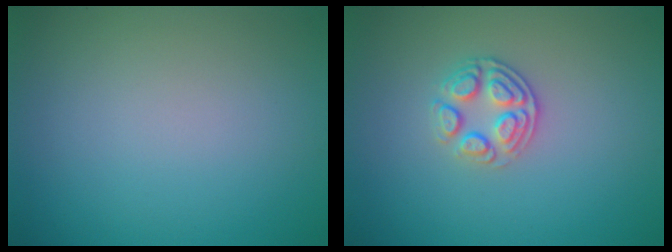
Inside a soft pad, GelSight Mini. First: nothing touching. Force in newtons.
{"total": 2.6, "press": 2.5, "slide": 0.9}